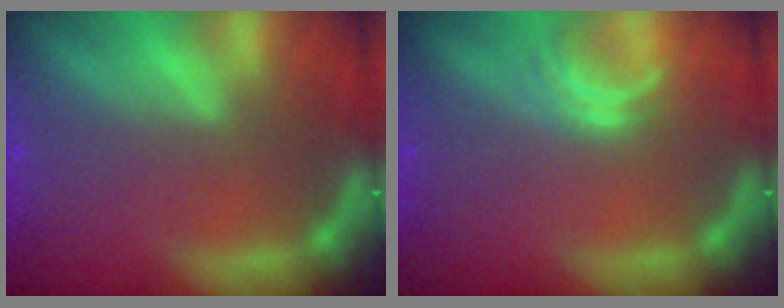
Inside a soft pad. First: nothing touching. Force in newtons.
{"total": 2.0}